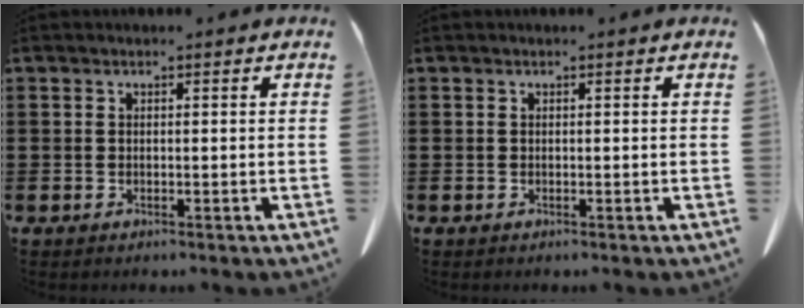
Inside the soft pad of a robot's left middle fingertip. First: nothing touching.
{"total": 0.0}